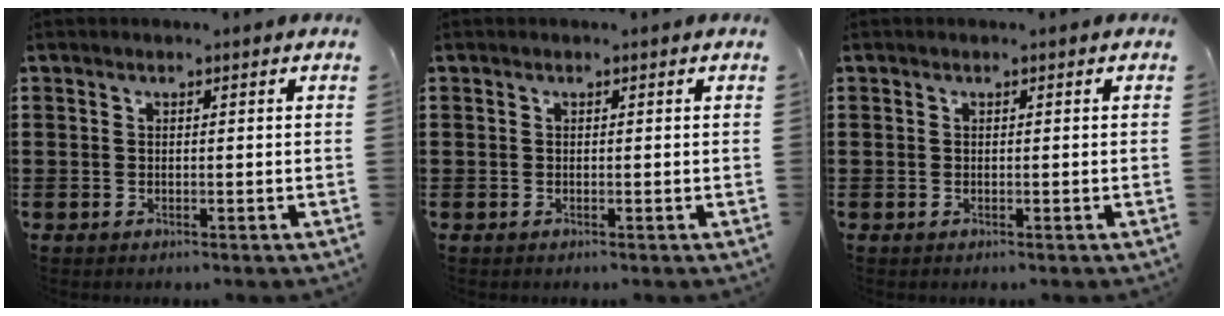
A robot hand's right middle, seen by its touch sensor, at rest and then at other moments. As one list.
[{"total": 0.0}, {"total": 0.0}]